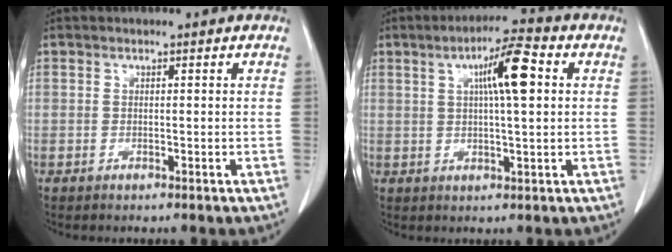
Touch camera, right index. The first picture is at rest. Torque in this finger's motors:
{"motor_torque": [0.38, 0.14, 0.21, 0.07]}